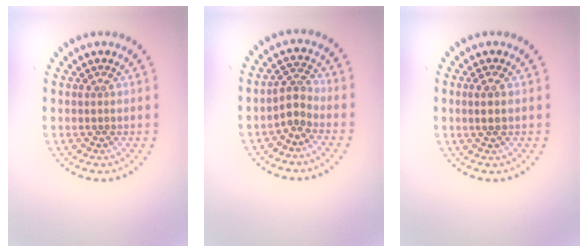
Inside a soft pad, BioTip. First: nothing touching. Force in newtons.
{"total": 2.1, "press": 1.5, "slide": 1.4}
{"total": 1.2, "press": 1.0, "slide": 0.6}